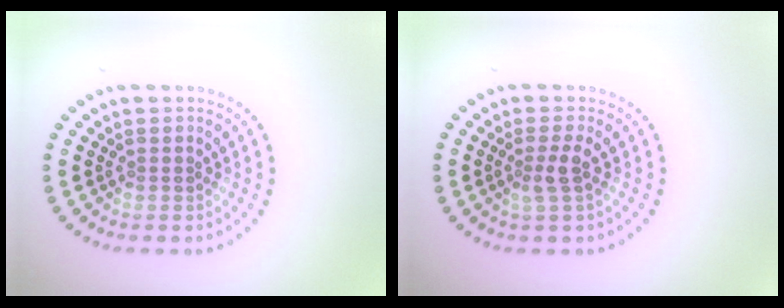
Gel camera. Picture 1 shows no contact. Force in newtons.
{"total": 1.8, "press": 1.4, "slide": 1.2}